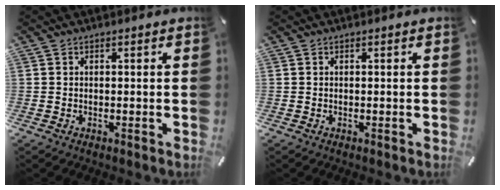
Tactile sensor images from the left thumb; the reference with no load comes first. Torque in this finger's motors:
{"motor_torque": [-0.13, -0.21, 0.00, 0.15, -0.02]}